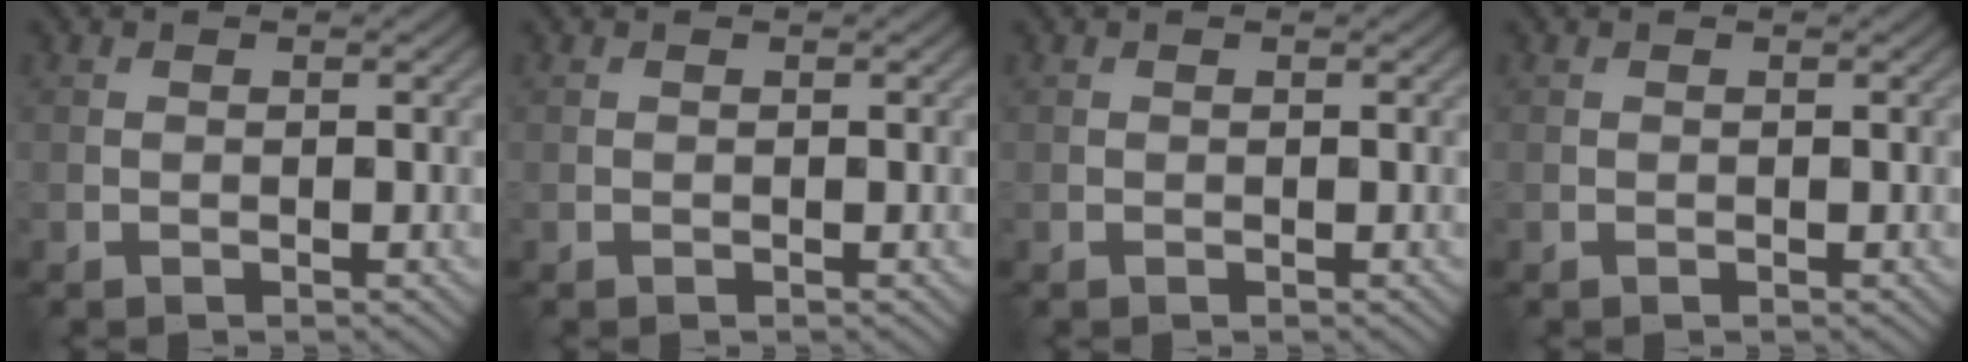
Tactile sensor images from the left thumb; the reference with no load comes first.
{"total": 0.0}
{"total": 0.0}
{"total": 0.0}